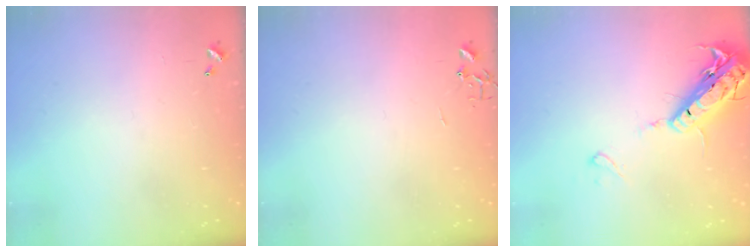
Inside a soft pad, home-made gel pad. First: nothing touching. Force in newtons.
{"total": 0.0}
{"total": 17.5, "press": 17.2, "slide": 3.6}